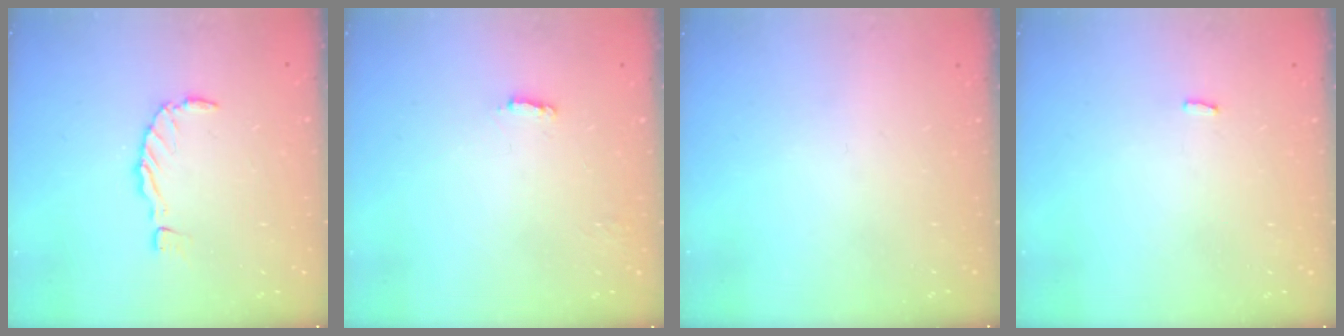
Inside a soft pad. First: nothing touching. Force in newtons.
{"total": 2.2, "press": 2.2, "slide": 0.1}
{"total": 0.0}
{"total": 2.6, "press": 2.6, "slide": 0.1}